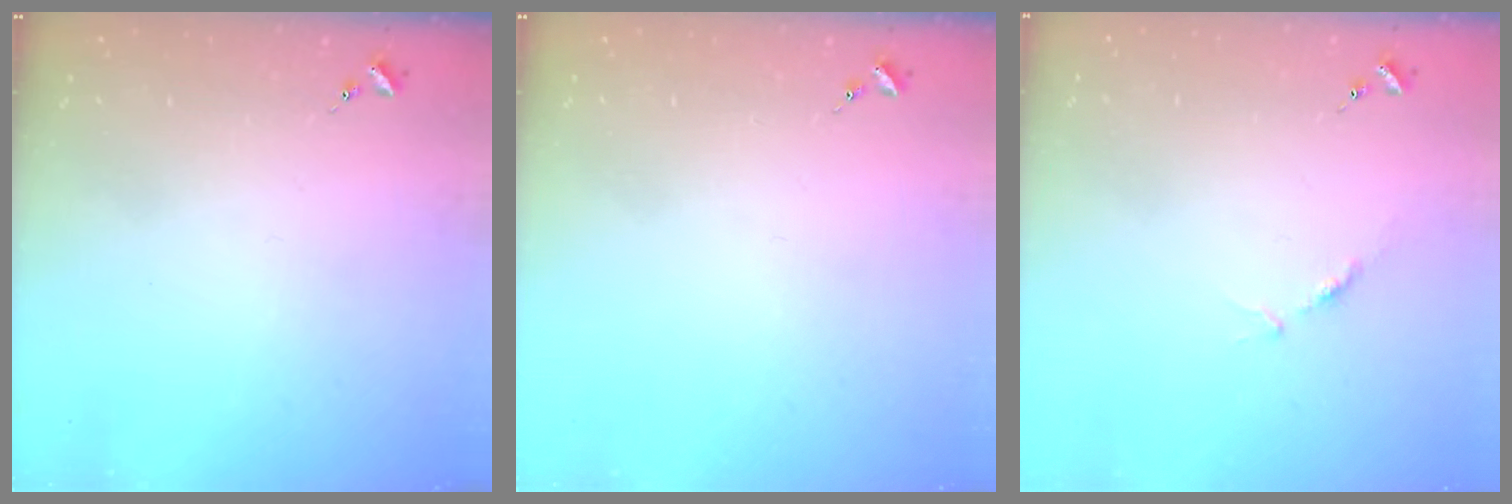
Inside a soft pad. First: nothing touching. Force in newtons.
{"total": 0.0}
{"total": 4.7, "press": 4.7, "slide": 0.5}